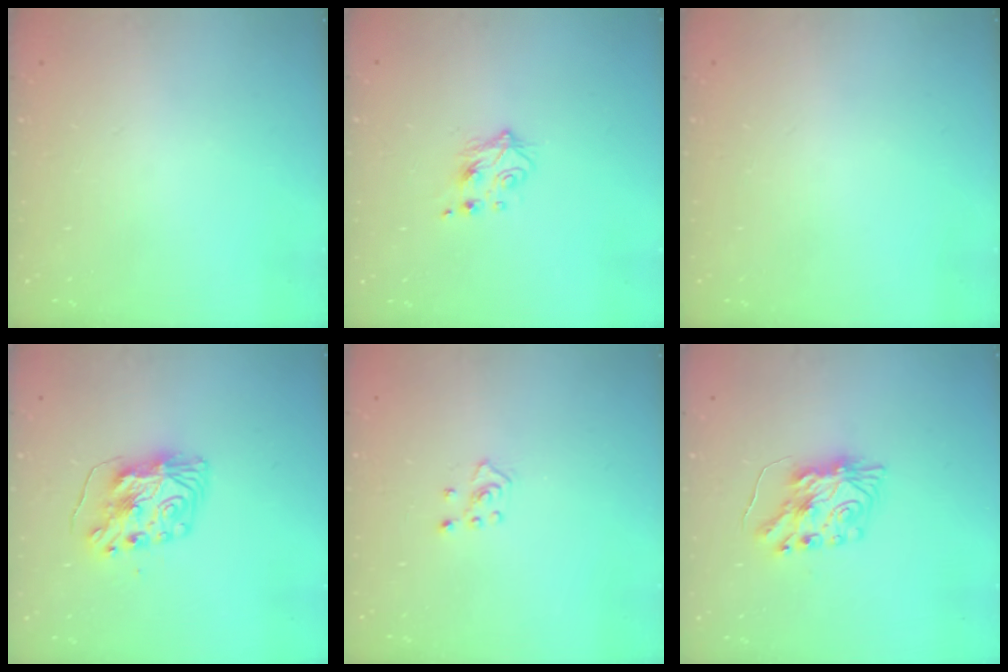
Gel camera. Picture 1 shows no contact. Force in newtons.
{"total": 5.0, "press": 4.9, "slide": 0.8}
{"total": 0.0}
{"total": 8.1, "press": 8.1, "slide": 0.8}
{"total": 4.0, "press": 4.0, "slide": 0.5}
{"total": 8.4, "press": 8.4, "slide": 0.4}